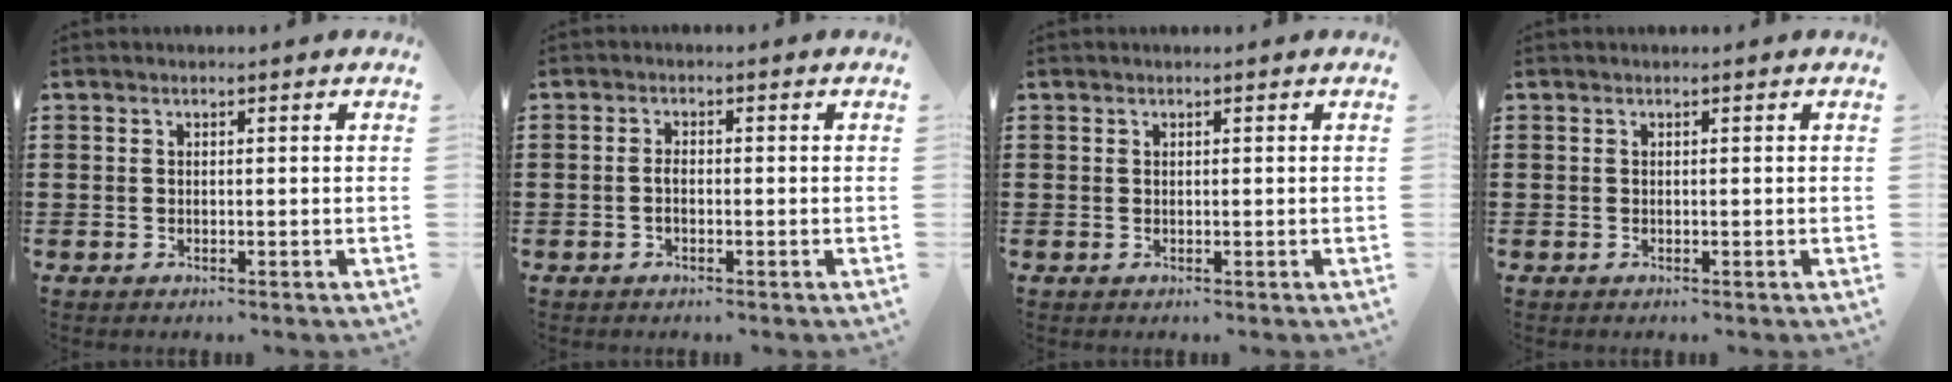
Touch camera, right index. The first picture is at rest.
{"total": 1.4, "force": [-0.4, 0.5, 1.2], "torque": [-0.026, -0.004, -0.007]}
{"total": 0.0}
{"total": 0.0}